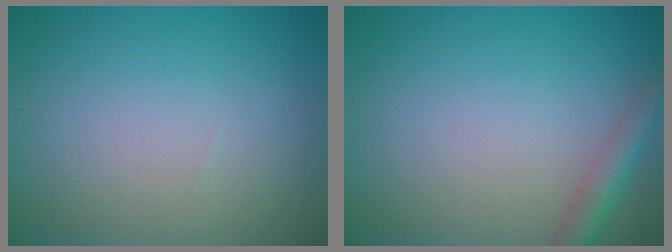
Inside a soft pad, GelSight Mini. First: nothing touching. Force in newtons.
{"total": 2.6, "press": 2.6, "slide": 0.1}